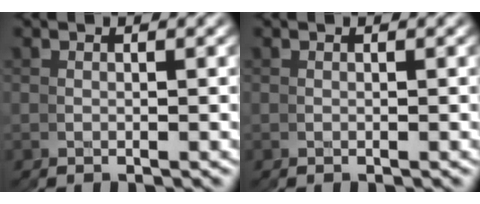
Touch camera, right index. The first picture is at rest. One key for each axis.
{"total": 0.0}